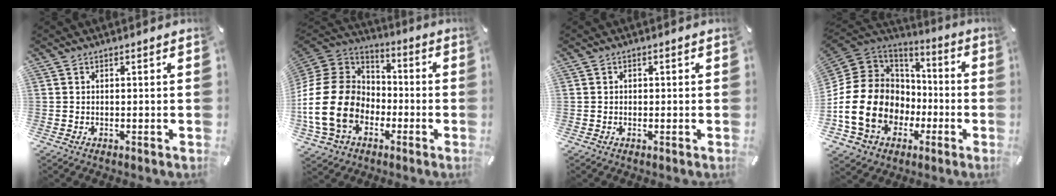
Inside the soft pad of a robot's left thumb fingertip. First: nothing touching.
{"total": 21.7, "force": [-5.8, 17.2, 12.0], "torque": [-0.263, 0.034, -0.093]}
{"total": 0.7, "force": [-0.1, 0.6, 0.1], "torque": [-0.002, 0.005, -0.004]}
{"total": 19.7, "force": [-5.3, 16.1, 10.1], "torque": [-0.246, 0.014, -0.078]}